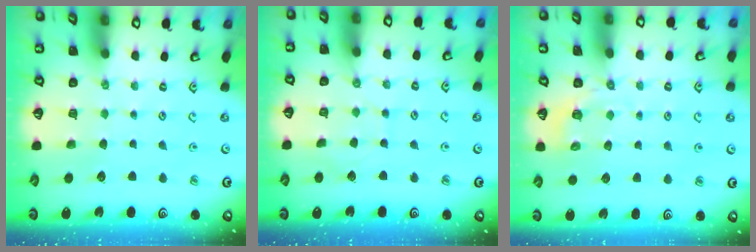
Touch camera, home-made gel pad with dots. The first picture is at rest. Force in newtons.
{"total": 2.9, "press": 2.9, "slide": 0.3}
{"total": 2.3, "press": 1.4, "slide": 1.8}